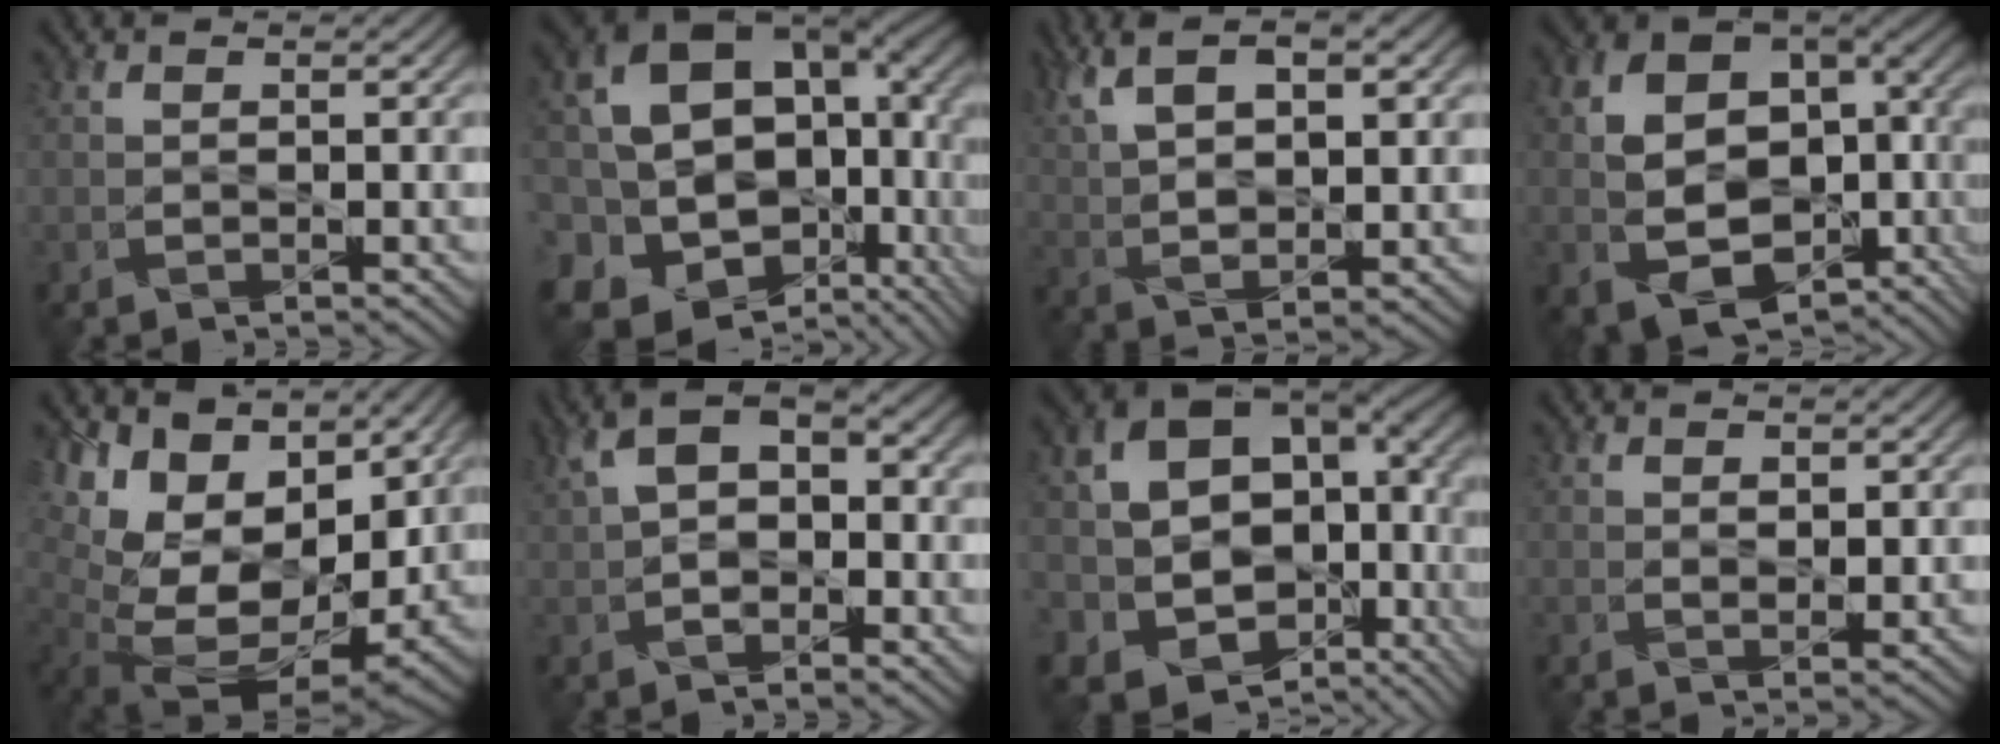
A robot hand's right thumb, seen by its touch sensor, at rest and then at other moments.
{"total": 19.2, "force": [1.4, 13.4, 13.7], "torque": [-0.283, -0.030, 0.084]}
{"total": 10.8, "force": [5.2, 4.1, 8.5], "torque": [-0.178, 0.007, 0.088]}
{"total": 13.8, "force": [-1.0, 9.8, 9.6], "torque": [-0.185, -0.036, 0.002]}
{"total": 15.4, "force": [4.1, 10.6, 10.4], "torque": [-0.200, -0.005, 0.102]}
{"total": 9.2, "force": [0.6, 5.5, 7.3], "torque": [-0.133, 0.005, 0.003]}
{"total": 16.7, "force": [-1.2, 13.0, 10.4], "torque": [-0.210, -0.044, 0.038]}
{"total": 1.6, "force": [1.0, 0.7, 1.1], "torque": [-0.022, -0.008, 0.021]}